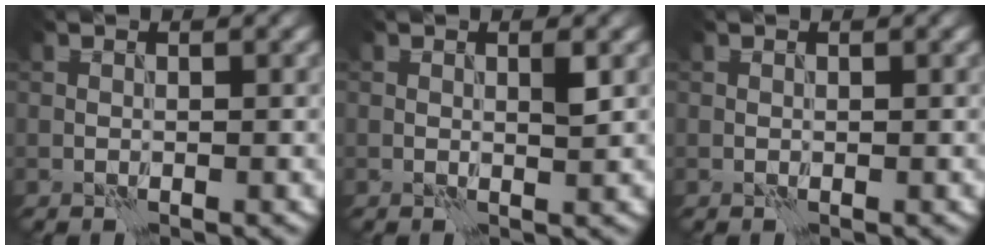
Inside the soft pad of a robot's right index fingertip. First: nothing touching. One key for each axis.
{"total": 1.0, "fx": 0.3, "fy": 0.2, "fz": 0.9, "tx": -0.014, "ty": -0.001, "tz": 0.005}
{"total": 0.0}